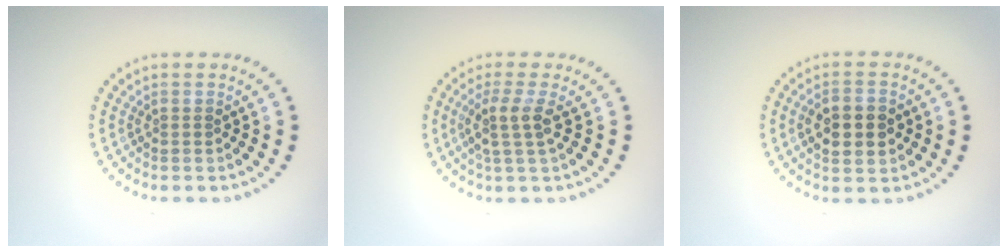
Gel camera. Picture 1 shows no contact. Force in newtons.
{"total": 2.6, "press": 2.0, "slide": 1.5}
{"total": 4.5, "press": 4.5, "slide": 0.1}